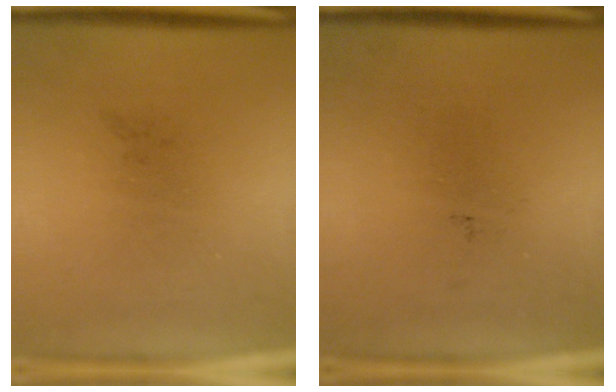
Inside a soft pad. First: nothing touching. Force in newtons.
{"total": 0.0}